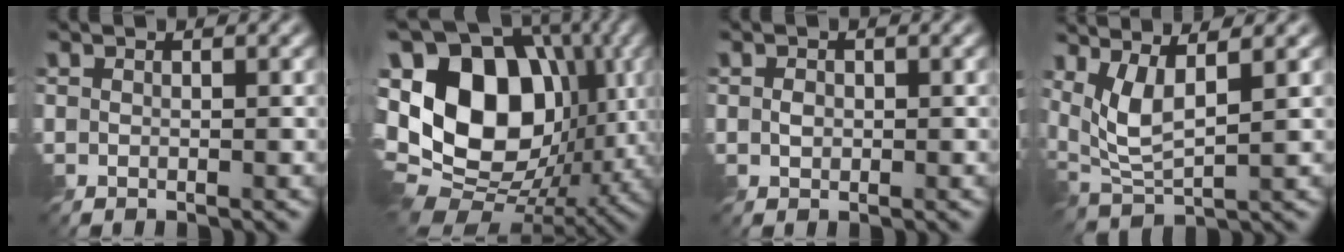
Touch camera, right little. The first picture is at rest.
{"total": 17.4, "force": [1.3, 12.4, 12.2], "torque": [-0.238, 0.007, 0.027]}
{"total": 0.9, "force": [-0.2, 0.7, 0.5], "torque": [-0.012, -0.001, -0.005]}
{"total": 4.5, "force": [1.9, 1.2, 3.9], "torque": [-0.094, -0.006, 0.045]}